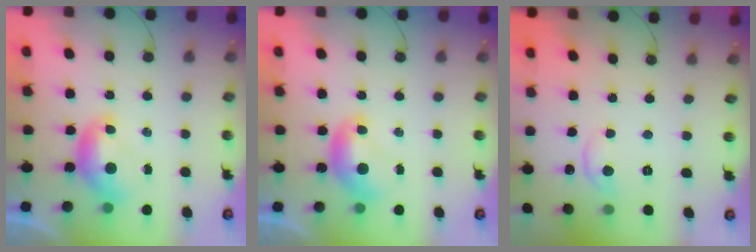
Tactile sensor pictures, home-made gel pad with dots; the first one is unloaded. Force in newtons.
{"total": 0.0}
{"total": 1.3, "press": 1.2, "slide": 0.5}